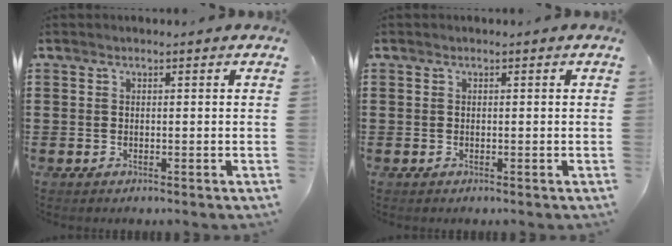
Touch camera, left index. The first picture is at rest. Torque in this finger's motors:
{"motor_torque": [-0.01, -0.01, 0.00, 0.00]}